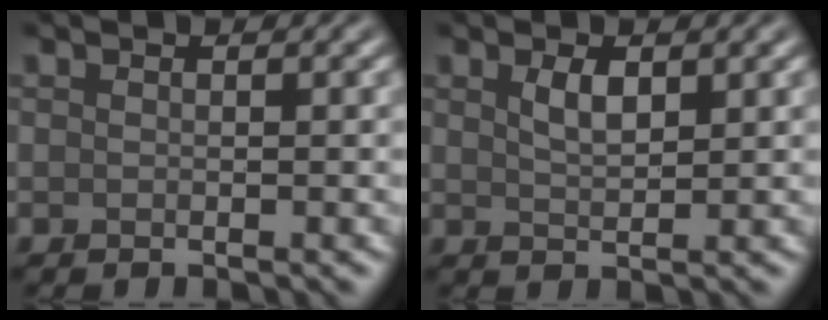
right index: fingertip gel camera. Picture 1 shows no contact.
{"total": 1.8, "force": [0.9, 0.7, 1.4], "torque": [-0.029, 0.000, 0.020]}